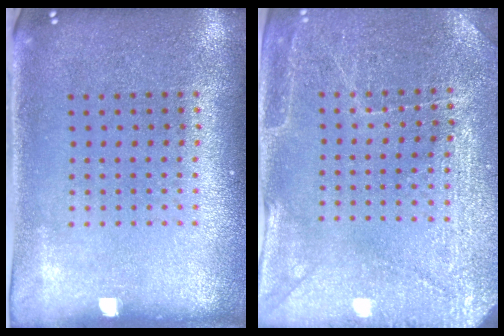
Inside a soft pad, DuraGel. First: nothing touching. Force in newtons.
{"total": 2.9, "press": 2.9, "slide": 0.2}